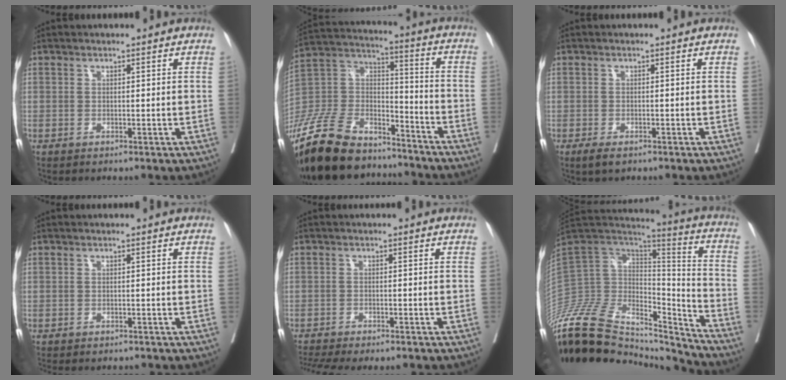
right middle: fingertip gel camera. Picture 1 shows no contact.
{"total": 26.3, "force": [-21.4, 9.8, 11.8], "torque": [-0.310, -0.016, -0.375]}
{"total": 2.4, "force": [-1.6, 0.9, 1.6], "torque": [-0.033, -0.005, -0.023]}
{"total": 7.4, "force": [-6.8, 2.0, 2.1], "torque": [-0.026, -0.005, -0.082]}
{"total": 13.7, "force": [-12.4, 2.2, 5.3], "torque": [-0.107, -0.013, -0.168]}
{"total": 35.5, "force": [-30.6, 11.6, 13.7], "torque": [-0.318, -0.020, -0.482]}